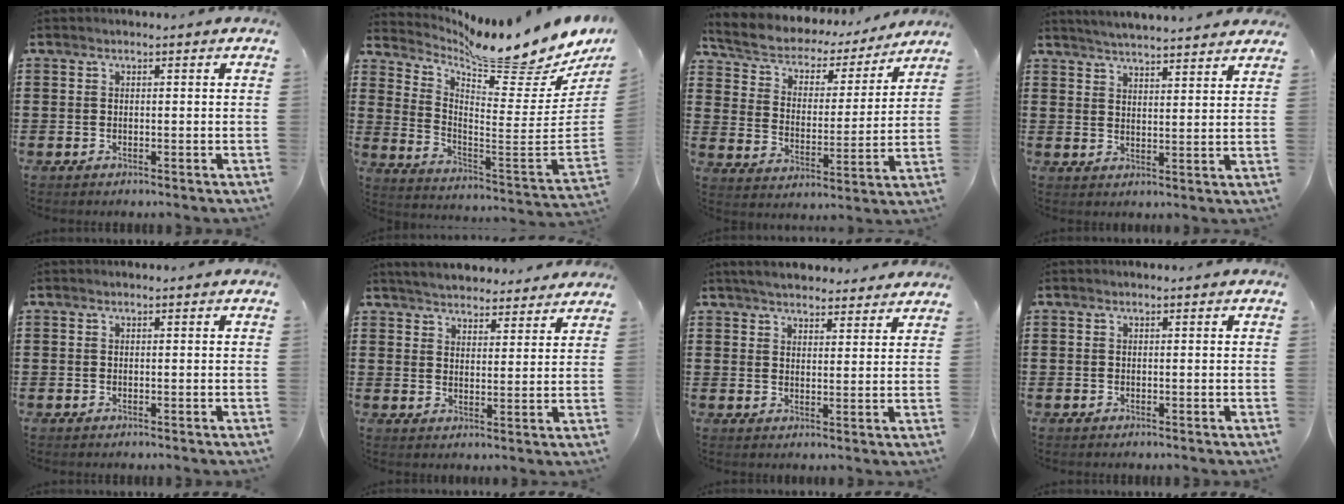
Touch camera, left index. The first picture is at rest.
{"total": 9.8, "force": [9.1, 0.4, 3.6], "torque": [-0.082, -0.089, 0.147]}
{"total": 5.1, "force": [4.7, 1.9, 1.0], "torque": [-0.048, -0.032, 0.074]}
{"total": 3.9, "force": [3.8, -0.5, 0.3], "torque": [-0.019, -0.021, 0.067]}
{"total": 0.0}
{"total": 4.6, "force": [4.6, 0.3, 0.4], "torque": [-0.024, -0.019, 0.082]}
{"total": 4.2, "force": [4.1, 0.7, 0.9], "torque": [-0.030, -0.010, 0.075]}
{"total": 0.0}